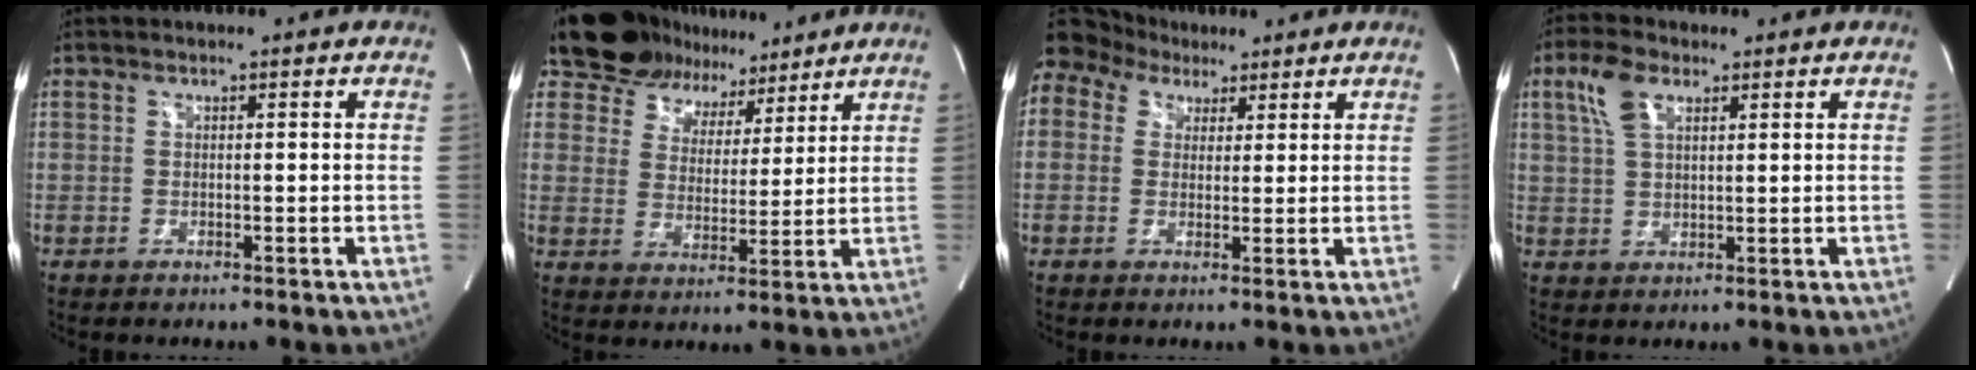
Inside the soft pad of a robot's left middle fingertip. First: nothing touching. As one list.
[{"total": 11.4, "force": [9.6, 5.9, 1.8], "torque": [-0.022, 0.014, 0.151]}, {"total": 14.2, "force": [8.5, 10.2, 4.8], "torque": [-0.167, 0.073, 0.164]}, {"total": 5.2, "force": [2.8, 2.4, 3.7], "torque": [-0.086, 0.016, 0.059]}]